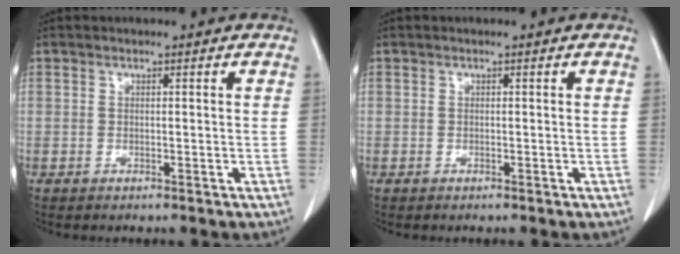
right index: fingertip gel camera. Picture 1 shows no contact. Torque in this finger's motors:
{"motor_torque": [-0.24, 0.07, -0.01, 0.00]}